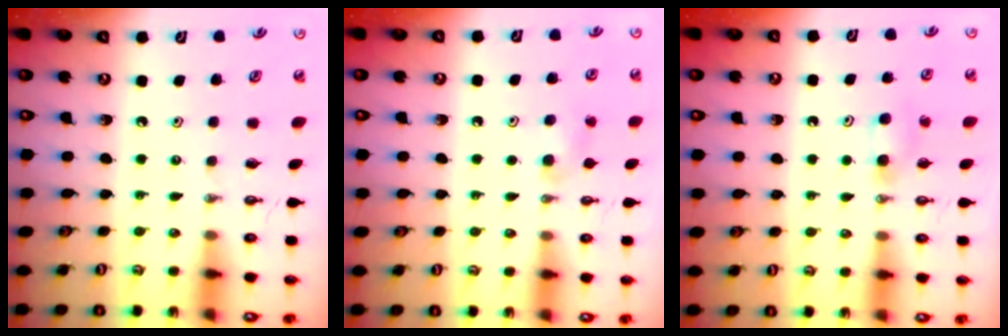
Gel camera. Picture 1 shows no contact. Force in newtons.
{"total": 4.6, "press": 4.2, "slide": 1.8}
{"total": 3.6, "press": 3.6, "slide": 0.7}